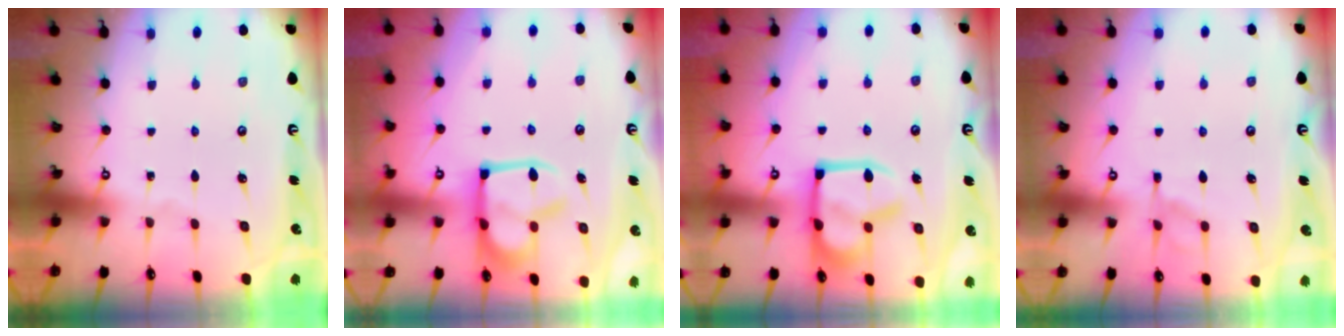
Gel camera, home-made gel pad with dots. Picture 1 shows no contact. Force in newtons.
{"total": 6.9, "press": 6.8, "slide": 1.0}
{"total": 16.2, "press": 16.1, "slide": 1.9}
{"total": 7.7, "press": 7.7, "slide": 0.6}